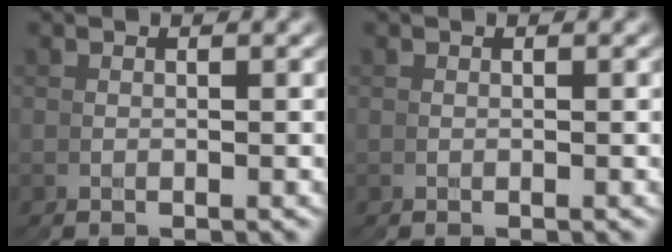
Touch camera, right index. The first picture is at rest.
{"total": 0.0}